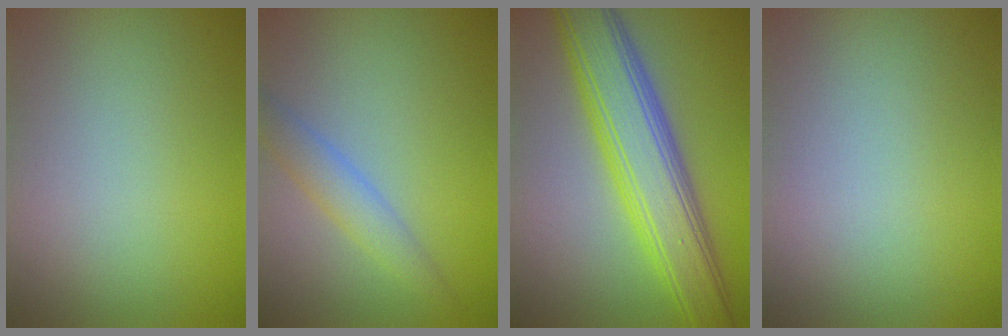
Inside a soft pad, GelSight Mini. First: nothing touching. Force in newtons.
{"total": 2.7, "press": 2.7, "slide": 0.1}
{"total": 8.6, "press": 8.6, "slide": 0.6}
{"total": 0.0}